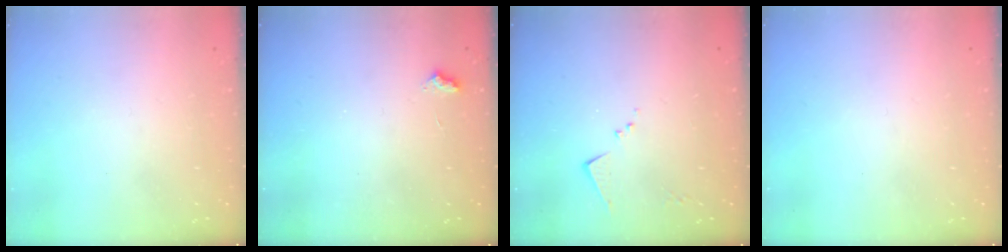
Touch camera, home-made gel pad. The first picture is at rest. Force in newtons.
{"total": 2.7, "press": 2.7, "slide": 0.4}
{"total": 4.3, "press": 4.3, "slide": 0.4}
{"total": 0.0}